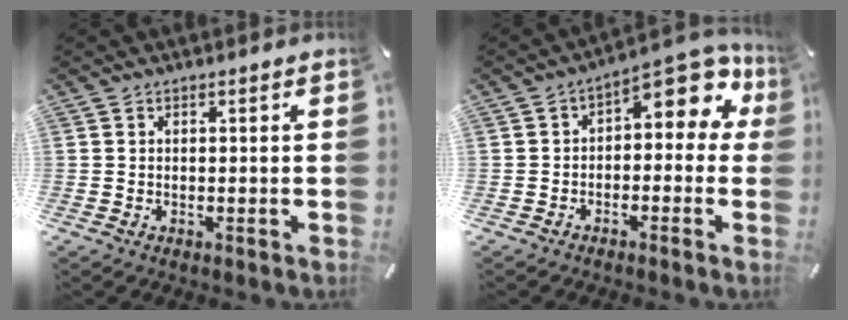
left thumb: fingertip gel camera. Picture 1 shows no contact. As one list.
[{"total": 9.3, "force": [3.8, 4.8, 7.0], "torque": [-0.092, -0.034, 0.065]}]